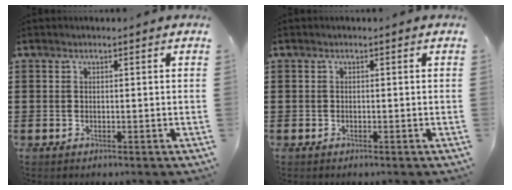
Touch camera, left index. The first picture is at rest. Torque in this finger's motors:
{"motor_torque": [-0.02, -0.01, 0.00, 0.00]}